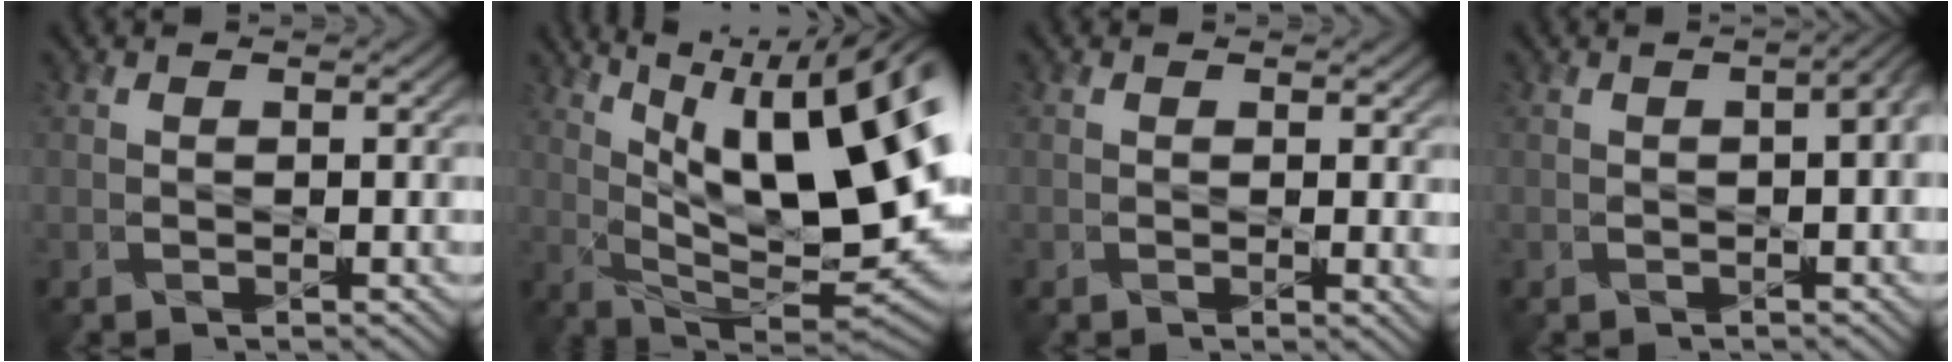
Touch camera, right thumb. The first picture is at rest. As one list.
[{"total": 17.9, "force": [6.3, 5.7, 15.8], "torque": [-0.257, 0.011, 0.110]}, {"total": 1.0, "force": [0.5, 0.2, 0.8], "torque": [-0.013, -0.008, 0.010]}, {"total": 4.2, "force": [0.1, 1.7, 3.8], "torque": [-0.041, 0.005, 0.001]}]